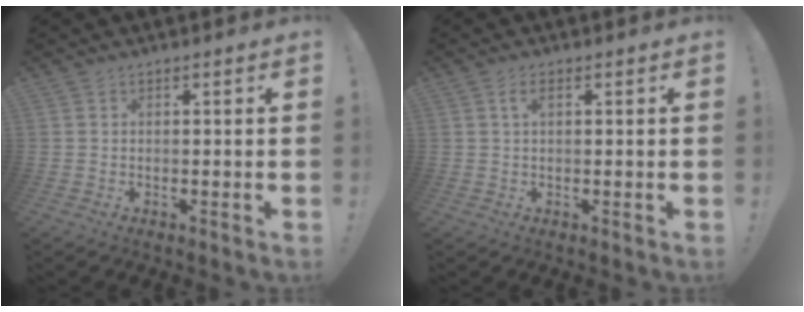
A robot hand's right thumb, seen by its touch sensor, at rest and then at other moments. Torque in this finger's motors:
{"motor_torque": [0.03, 0.44, -0.11, 0.07, 0.09]}